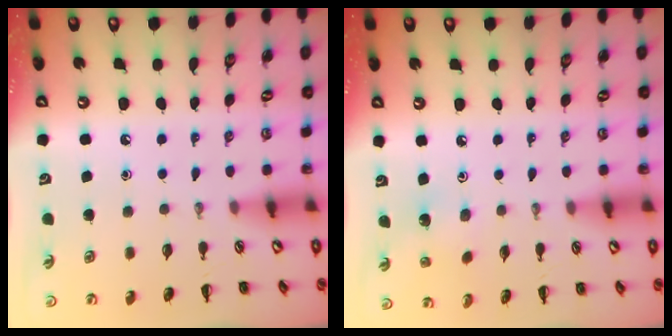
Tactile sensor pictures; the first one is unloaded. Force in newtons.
{"total": 2.1, "press": 2.0, "slide": 0.5}